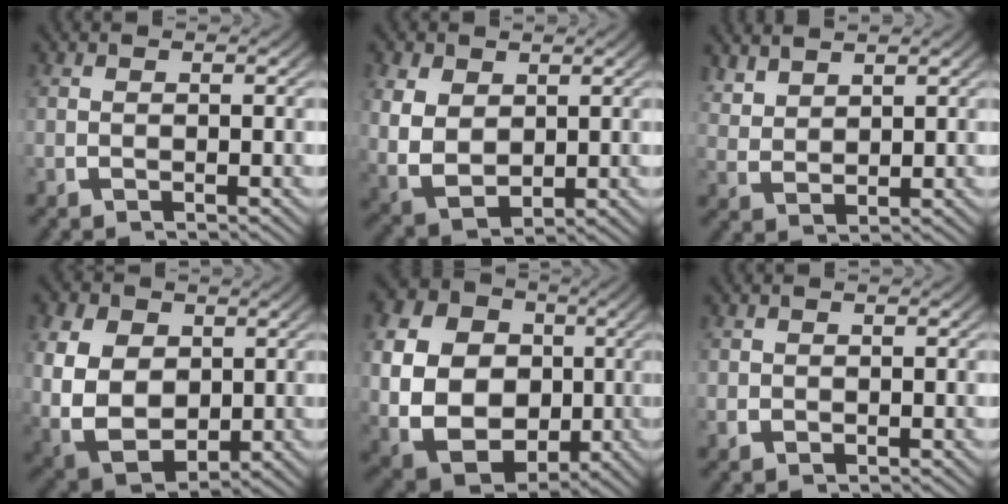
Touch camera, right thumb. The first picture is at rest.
{"total": 8.1, "force": [-0.1, 6.3, 5.2], "torque": [-0.138, -0.044, 0.026]}
{"total": 2.8, "force": [2.4, 1.1, 1.1], "torque": [-0.019, -0.001, 0.055]}
{"total": 12.8, "force": [-1.0, 10.0, 7.9], "torque": [-0.209, -0.069, 0.016]}
{"total": 19.1, "force": [-0.6, 15.3, 11.3], "torque": [-0.265, -0.067, 0.007]}
{"total": 1.0, "force": [0.1, 0.8, 0.4], "torque": [-0.011, -0.006, 0.007]}